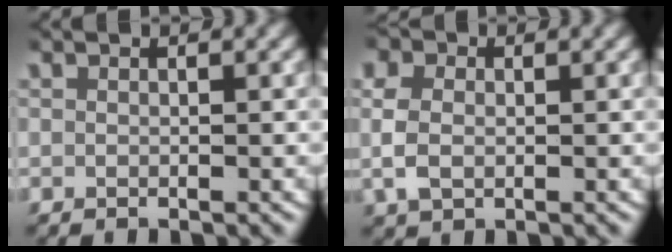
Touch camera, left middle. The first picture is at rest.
{"total": 3.9, "force": [0.2, 3.2, 2.2], "torque": [-0.070, -0.008, 0.007]}